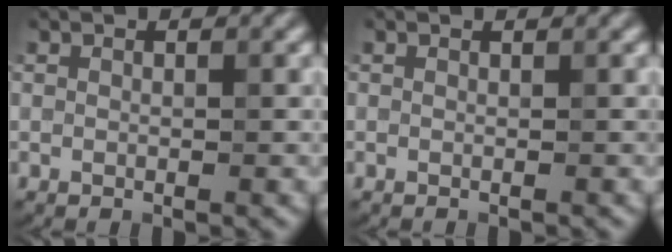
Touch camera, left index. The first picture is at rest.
{"total": 0.0}